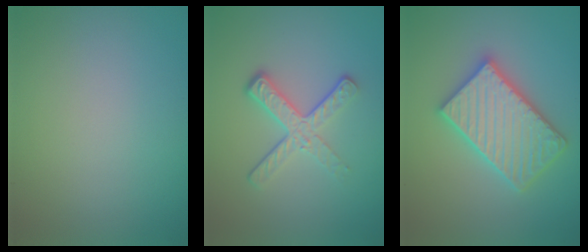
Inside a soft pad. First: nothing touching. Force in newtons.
{"total": 3.9, "press": 2.6, "slide": 2.9}
{"total": 5.6, "press": 5.5, "slide": 0.8}